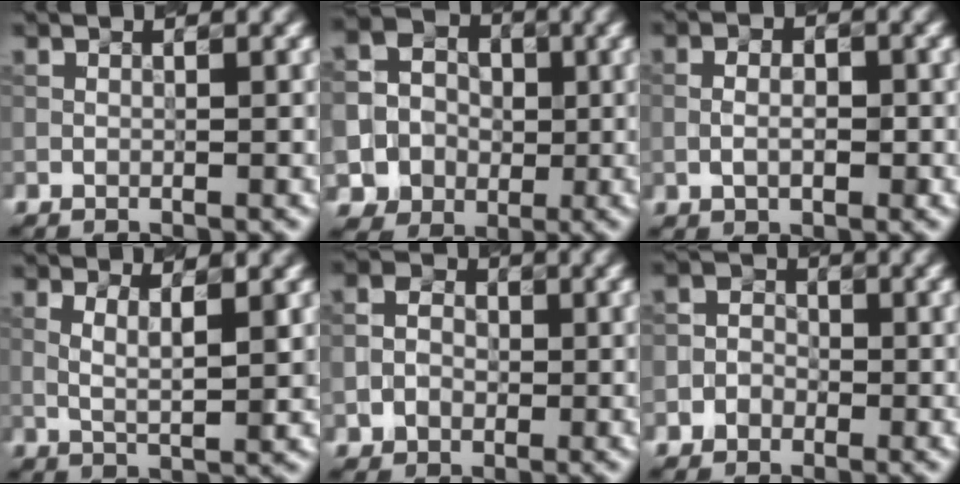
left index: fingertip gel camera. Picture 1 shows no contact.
{"total": 7.8, "force": [-2.2, 7.4, 1.4], "torque": [-0.035, -0.001, -0.048]}
{"total": 2.2, "force": [-0.3, 1.4, 1.7], "torque": [-0.018, 0.001, -0.005]}
{"total": 2.7, "force": [0.8, 0.5, 2.5], "torque": [-0.053, -0.001, 0.027]}
{"total": 2.2, "force": [-0.4, 2.1, 0.7], "torque": [-0.022, 0.007, -0.005]}
{"total": 1.7, "force": [-0.8, 1.5, 0.0], "torque": [-0.002, 0.008, -0.013]}